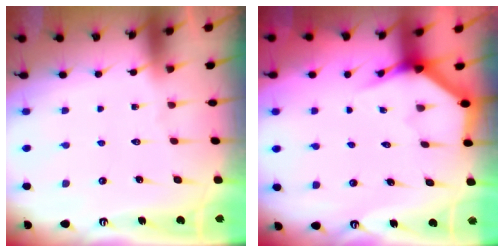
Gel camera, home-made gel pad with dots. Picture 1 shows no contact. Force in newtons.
{"total": 3.9, "press": 3.9, "slide": 0.3}